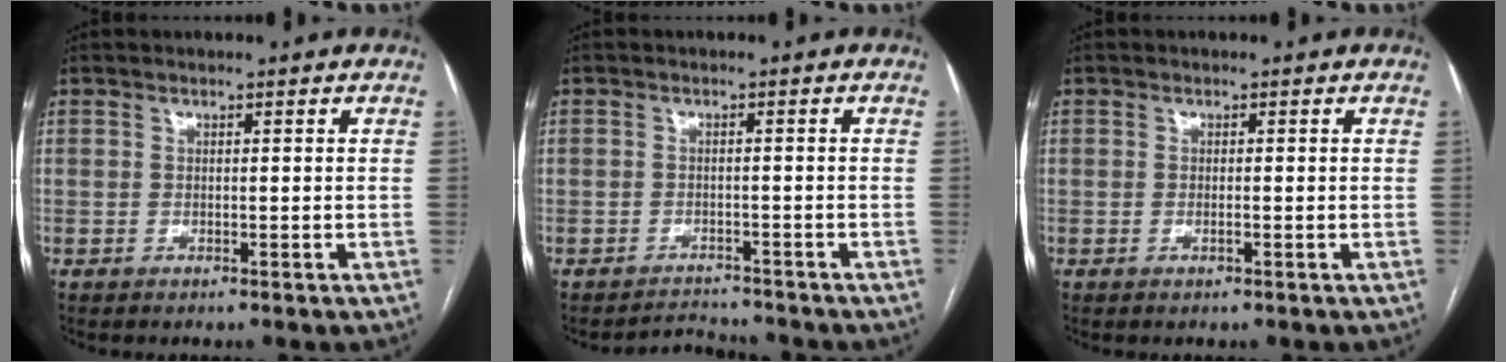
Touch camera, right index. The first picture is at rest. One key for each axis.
{"total": 2.8, "fx": -2.7, "fy": 0.3, "fz": -0.8, "tx": 0.014, "ty": -0.005, "tz": -0.038}
{"total": 0.8, "fx": -0.3, "fy": 0.0, "fz": 0.8, "tx": -0.017, "ty": -0.001, "tz": -0.004}